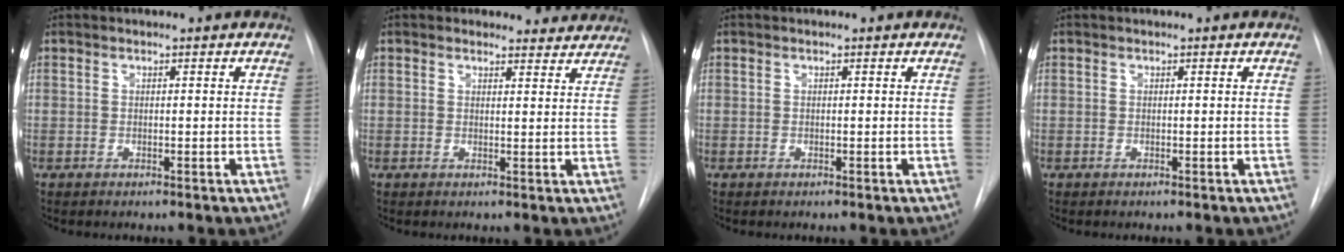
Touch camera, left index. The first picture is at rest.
{"total": 3.8, "force": [3.4, 1.6, -0.5], "torque": [0.019, -0.012, 0.020]}
{"total": 0.0}
{"total": 0.0}